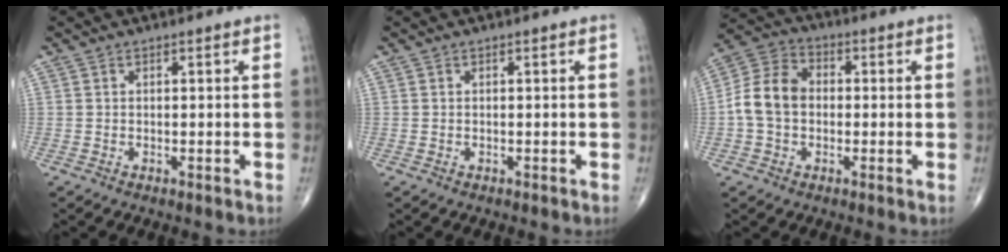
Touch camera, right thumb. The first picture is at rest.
{"total": 0.0}
{"total": 9.5, "force": [-0.5, 7.3, 6.1], "torque": [-0.109, 0.031, -0.021]}